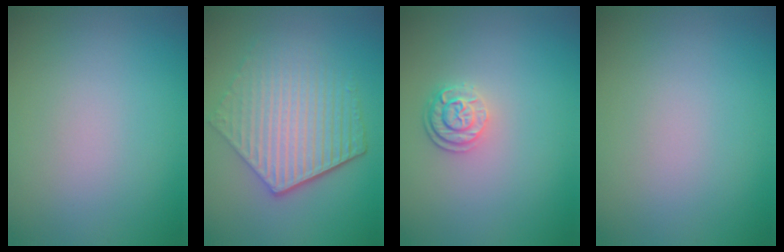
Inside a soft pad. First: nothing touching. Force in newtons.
{"total": 6.0, "press": 4.4, "slide": 4.1}
{"total": 2.5, "press": 1.9, "slide": 1.6}
{"total": 0.0}